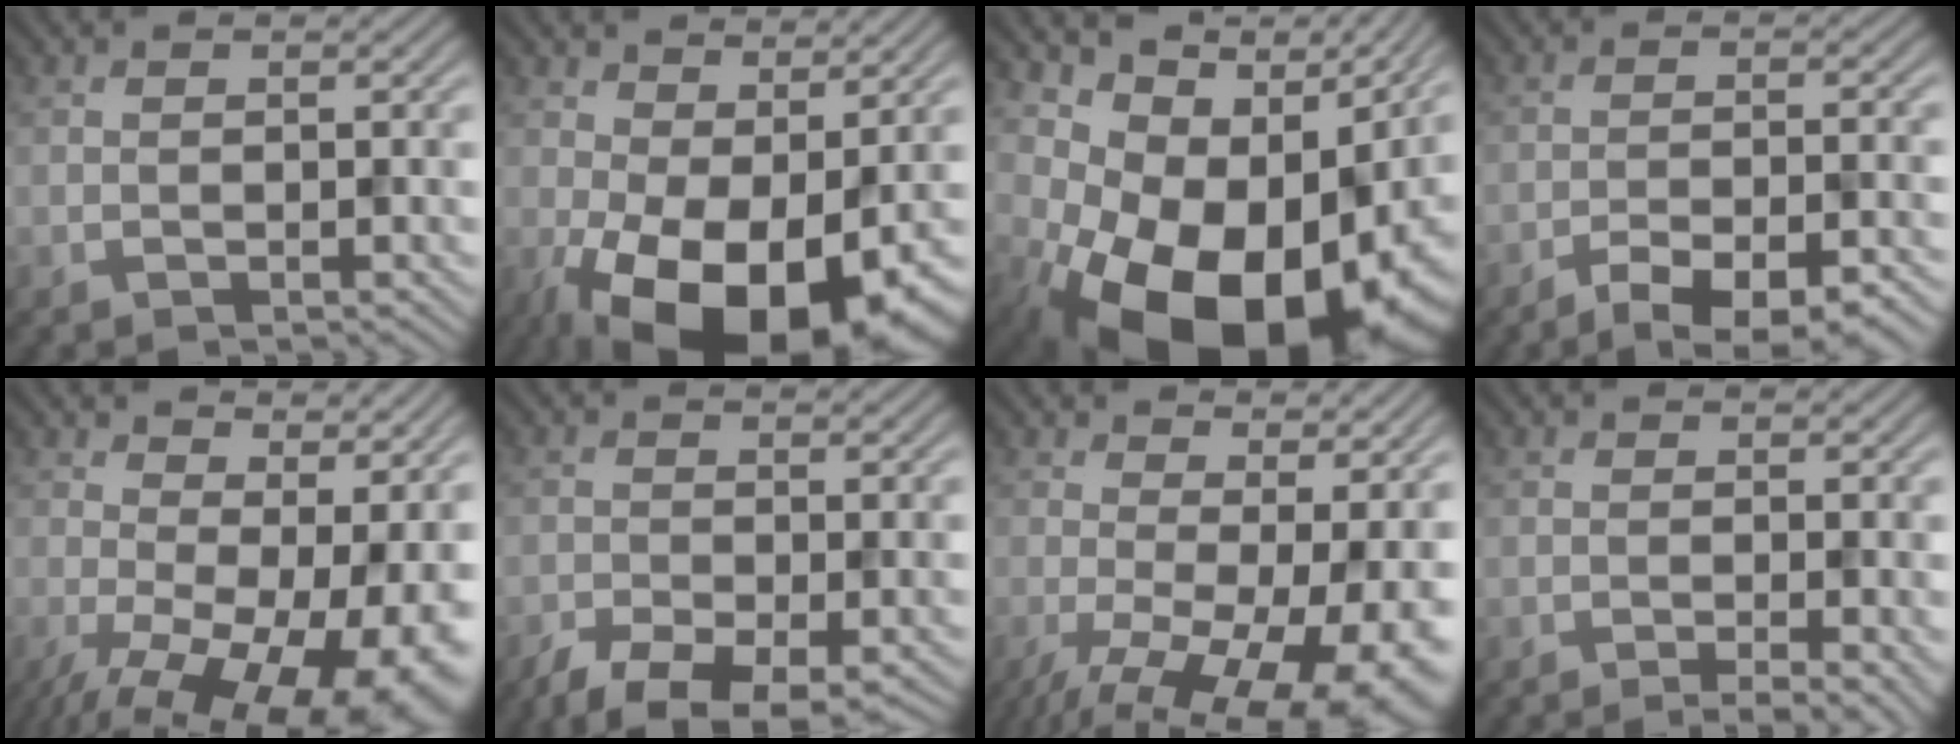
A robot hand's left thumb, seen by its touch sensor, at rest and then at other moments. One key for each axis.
{"total": 14.6, "fx": -3.8, "fy": 7.8, "fz": 11.7, "tx": -0.202, "ty": -0.020, "tz": -0.050}
{"total": 18.4, "fx": -2.0, "fy": 11.4, "fz": 14.3, "tx": -0.204, "ty": -0.039, "tz": -0.010}
{"total": 8.1, "fx": -6.1, "fy": 2.2, "fz": 4.8, "tx": -0.075, "ty": -0.003, "tz": -0.085}
{"total": 17.0, "fx": -2.5, "fy": 8.5, "fz": 14.5, "tx": -0.209, "ty": -0.033, "tz": 0.000}
{"total": 7.1, "fx": -4.7, "fy": 2.8, "fz": 4.5, "tx": -0.077, "ty": -0.020, "tz": -0.080}
{"total": 15.7, "fx": -3.5, "fy": 6.7, "fz": 13.8, "tx": -0.206, "ty": -0.025, "tz": -0.029}
{"total": 3.0, "fx": -1.5, "fy": 0.4, "fz": 2.6, "tx": -0.035, "ty": 0.002, "tz": -0.026}